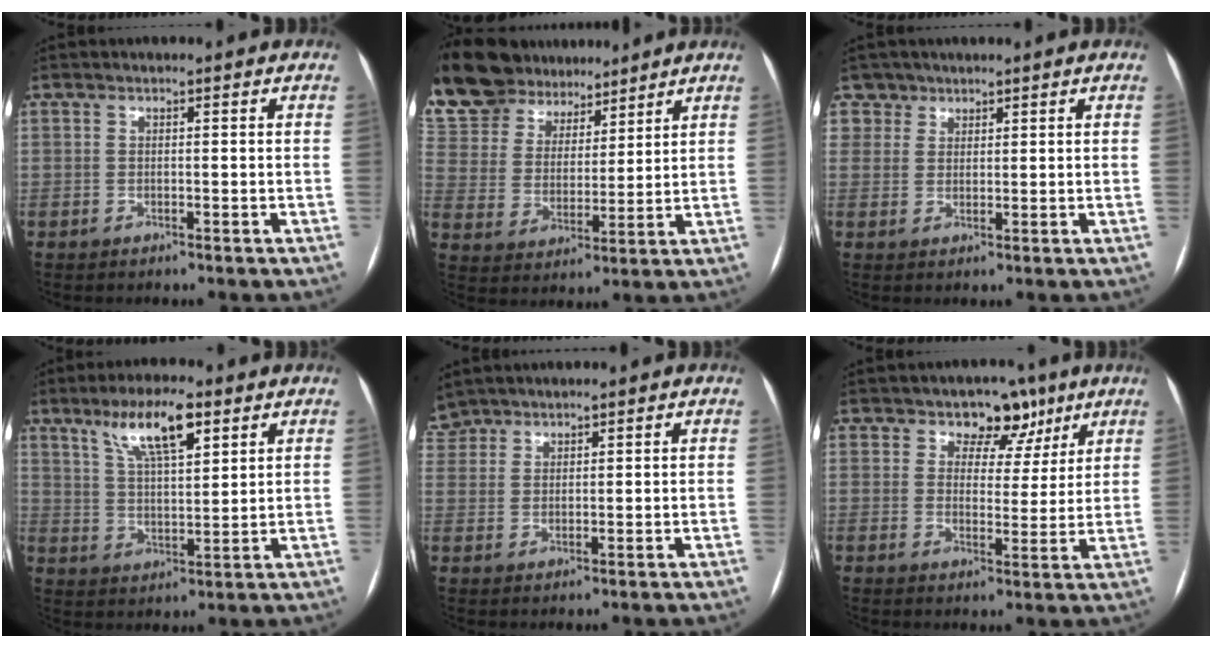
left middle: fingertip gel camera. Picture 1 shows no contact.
{"total": 18.6, "force": [16.3, 6.8, 6.0], "torque": [-0.162, 0.031, 0.294]}
{"total": 3.6, "force": [2.3, 2.6, -0.9], "torque": [0.027, 0.004, 0.038]}
{"total": 9.5, "force": [5.6, 2.3, 7.4], "torque": [-0.138, 0.008, 0.101]}
{"total": 5.9, "force": [5.0, 3.0, 0.6], "torque": [-0.016, 0.018, 0.104]}
{"total": 6.3, "force": [4.2, 4.3, 2.0], "torque": [-0.009, 0.006, 0.059]}